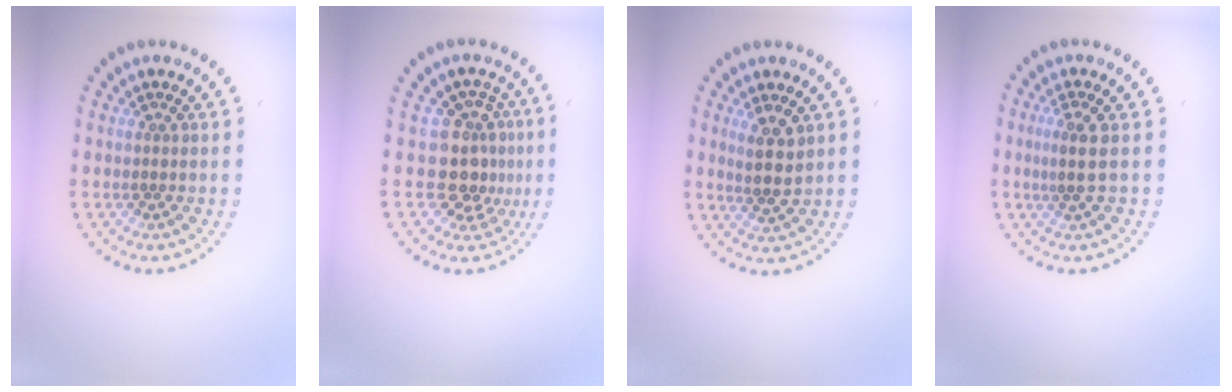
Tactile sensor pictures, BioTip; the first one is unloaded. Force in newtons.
{"total": 3.9, "press": 2.9, "slide": 2.6}
{"total": 2.6, "press": 2.3, "slide": 1.3}
{"total": 2.0, "press": 1.6, "slide": 1.1}